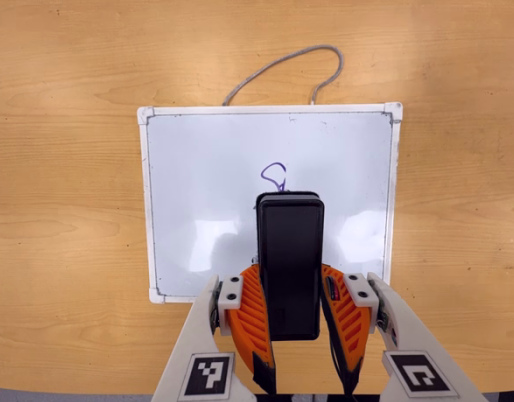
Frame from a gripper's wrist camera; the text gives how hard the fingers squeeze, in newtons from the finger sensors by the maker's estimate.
{"total": 8.2, "left": 6.5, "right": 9.9}